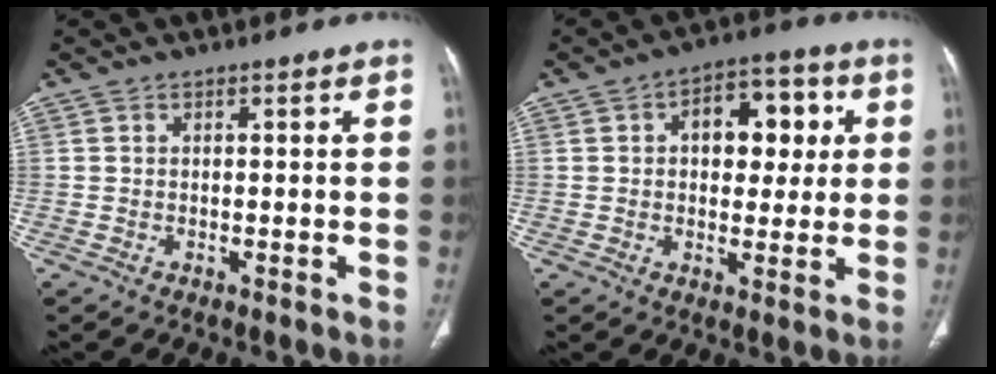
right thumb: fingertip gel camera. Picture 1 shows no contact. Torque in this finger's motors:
{"motor_torque": [0.44, 2.05, 0.90, -0.36, 0.03]}